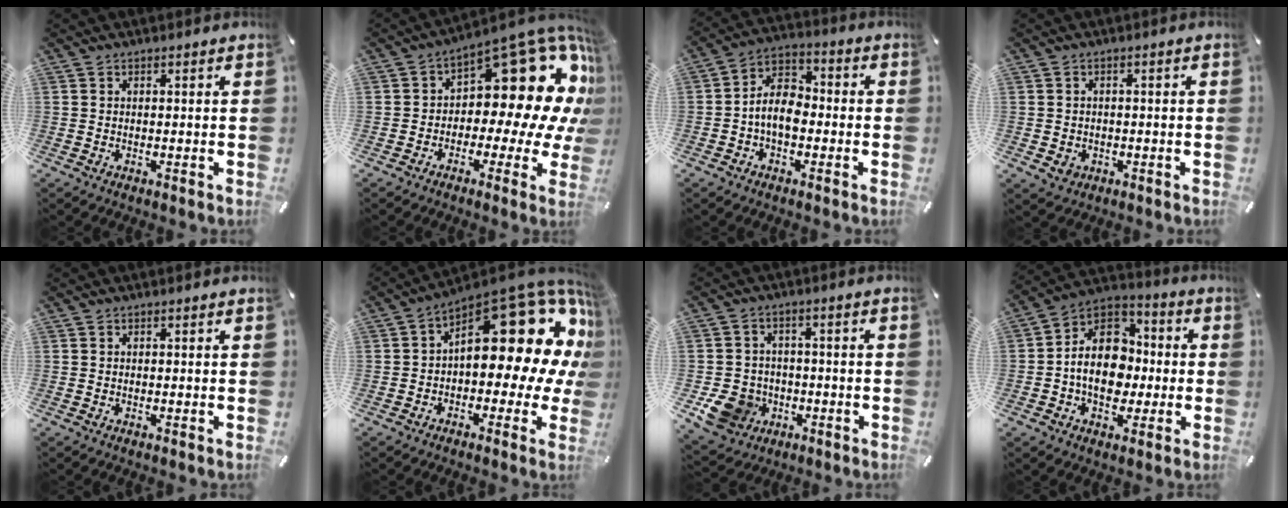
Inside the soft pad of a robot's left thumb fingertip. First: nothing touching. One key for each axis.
{"total": 19.0, "fx": 7.5, "fy": 10.3, "fz": 14.1, "tx": -0.178, "ty": -0.070, "tz": 0.124}
{"total": 8.0, "fx": -2.1, "fy": 5.6, "fz": 5.4, "tx": -0.113, "ty": 0.016, "tz": -0.039}
{"total": 2.7, "fx": -1.0, "fy": 2.4, "fz": 1.0, "tx": -0.016, "ty": 0.004, "tz": -0.019}
{"total": 0.0}
{"total": 22.8, "fx": 8.3, "fy": 11.1, "fz": 18.1, "tx": -0.225, "ty": -0.078, "tz": 0.143}
{"total": 10.2, "fx": -3.2, "fy": 9.0, "fz": 3.5, "tx": -0.085, "ty": 0.020, "tz": -0.054}
{"total": 14.5, "fx": -2.4, "fy": 11.3, "fz": 8.7, "tx": -0.170, "ty": 0.016, "tz": -0.043}